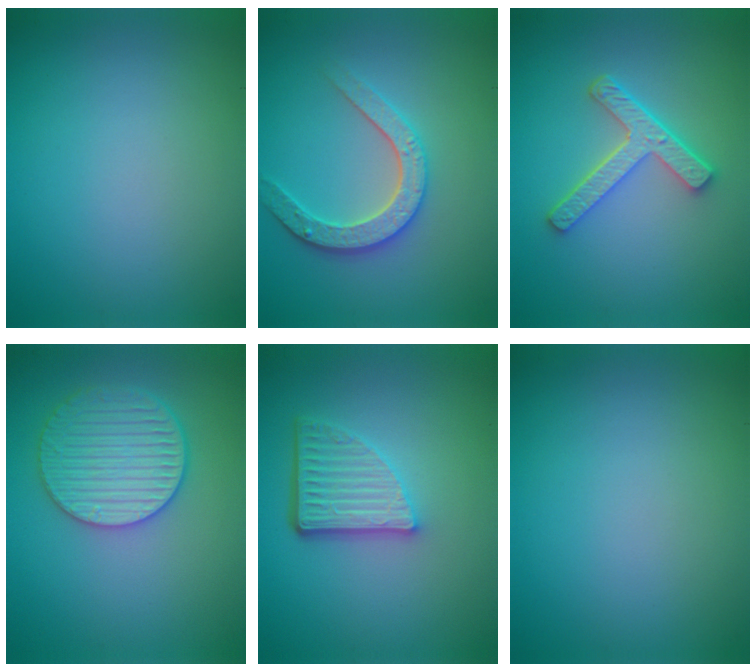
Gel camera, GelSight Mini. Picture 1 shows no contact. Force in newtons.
{"total": 3.3, "press": 3.1, "slide": 1.2}
{"total": 4.4, "press": 3.4, "slide": 2.9}
{"total": 4.9, "press": 4.4, "slide": 2.1}
{"total": 5.0, "press": 3.5, "slide": 3.6}
{"total": 0.0}